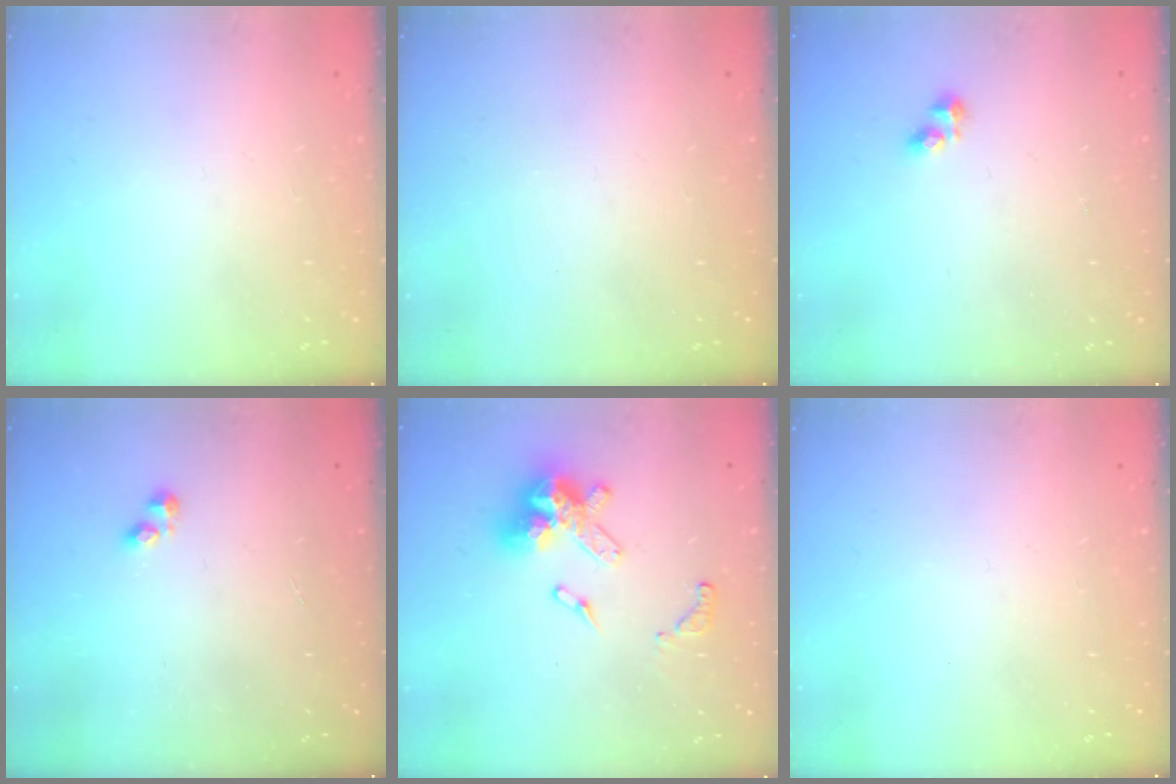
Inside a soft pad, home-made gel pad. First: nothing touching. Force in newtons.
{"total": 0.0}
{"total": 2.7, "press": 2.6, "slide": 0.3}
{"total": 2.3, "press": 2.3, "slide": 0.4}
{"total": 13.7, "press": 13.6, "slide": 1.2}
{"total": 0.0}